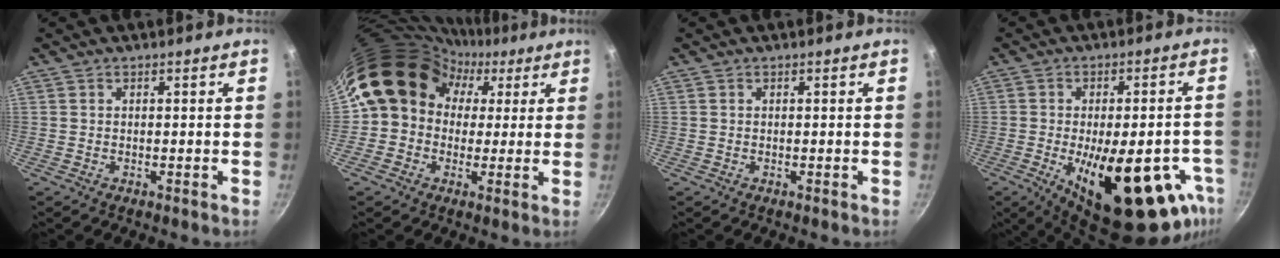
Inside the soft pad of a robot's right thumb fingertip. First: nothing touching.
{"total": 16.3, "force": [3.0, 14.1, 7.5], "torque": [-0.093, 0.053, 0.034]}
{"total": 0.0}
{"total": 25.0, "force": [-8.8, 10.7, 20.8], "torque": [-0.253, 0.005, -0.107]}